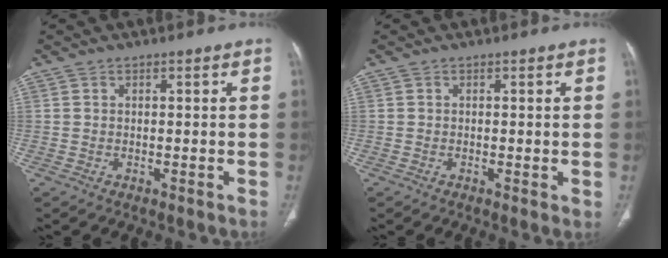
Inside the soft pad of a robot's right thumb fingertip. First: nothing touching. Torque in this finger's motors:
{"motor_torque": [-0.30, 0.61, -0.31, 0.01, -0.03]}